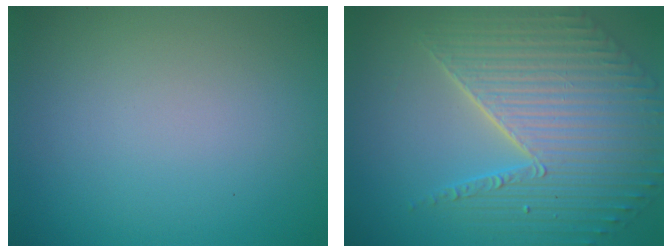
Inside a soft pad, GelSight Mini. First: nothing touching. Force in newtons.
{"total": 7.1, "press": 5.6, "slide": 4.4}